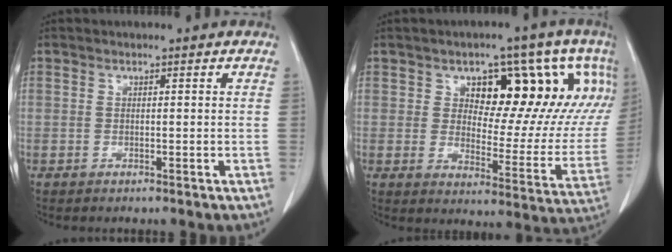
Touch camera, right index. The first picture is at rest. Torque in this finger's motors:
{"motor_torque": [0.48, 0.28, 0.25, 0.07]}